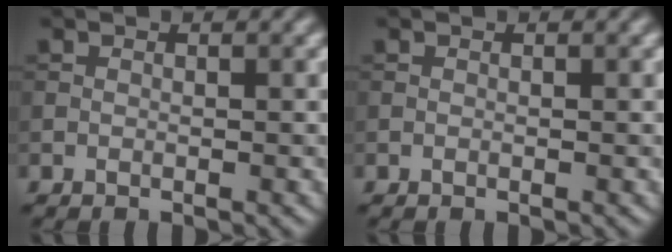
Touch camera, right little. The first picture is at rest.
{"total": 0.0}